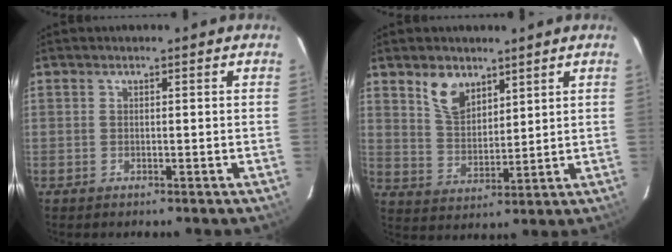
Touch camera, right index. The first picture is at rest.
{"total": 7.3, "force": [4.7, 4.1, 3.8], "torque": [-0.067, 0.008, 0.096]}